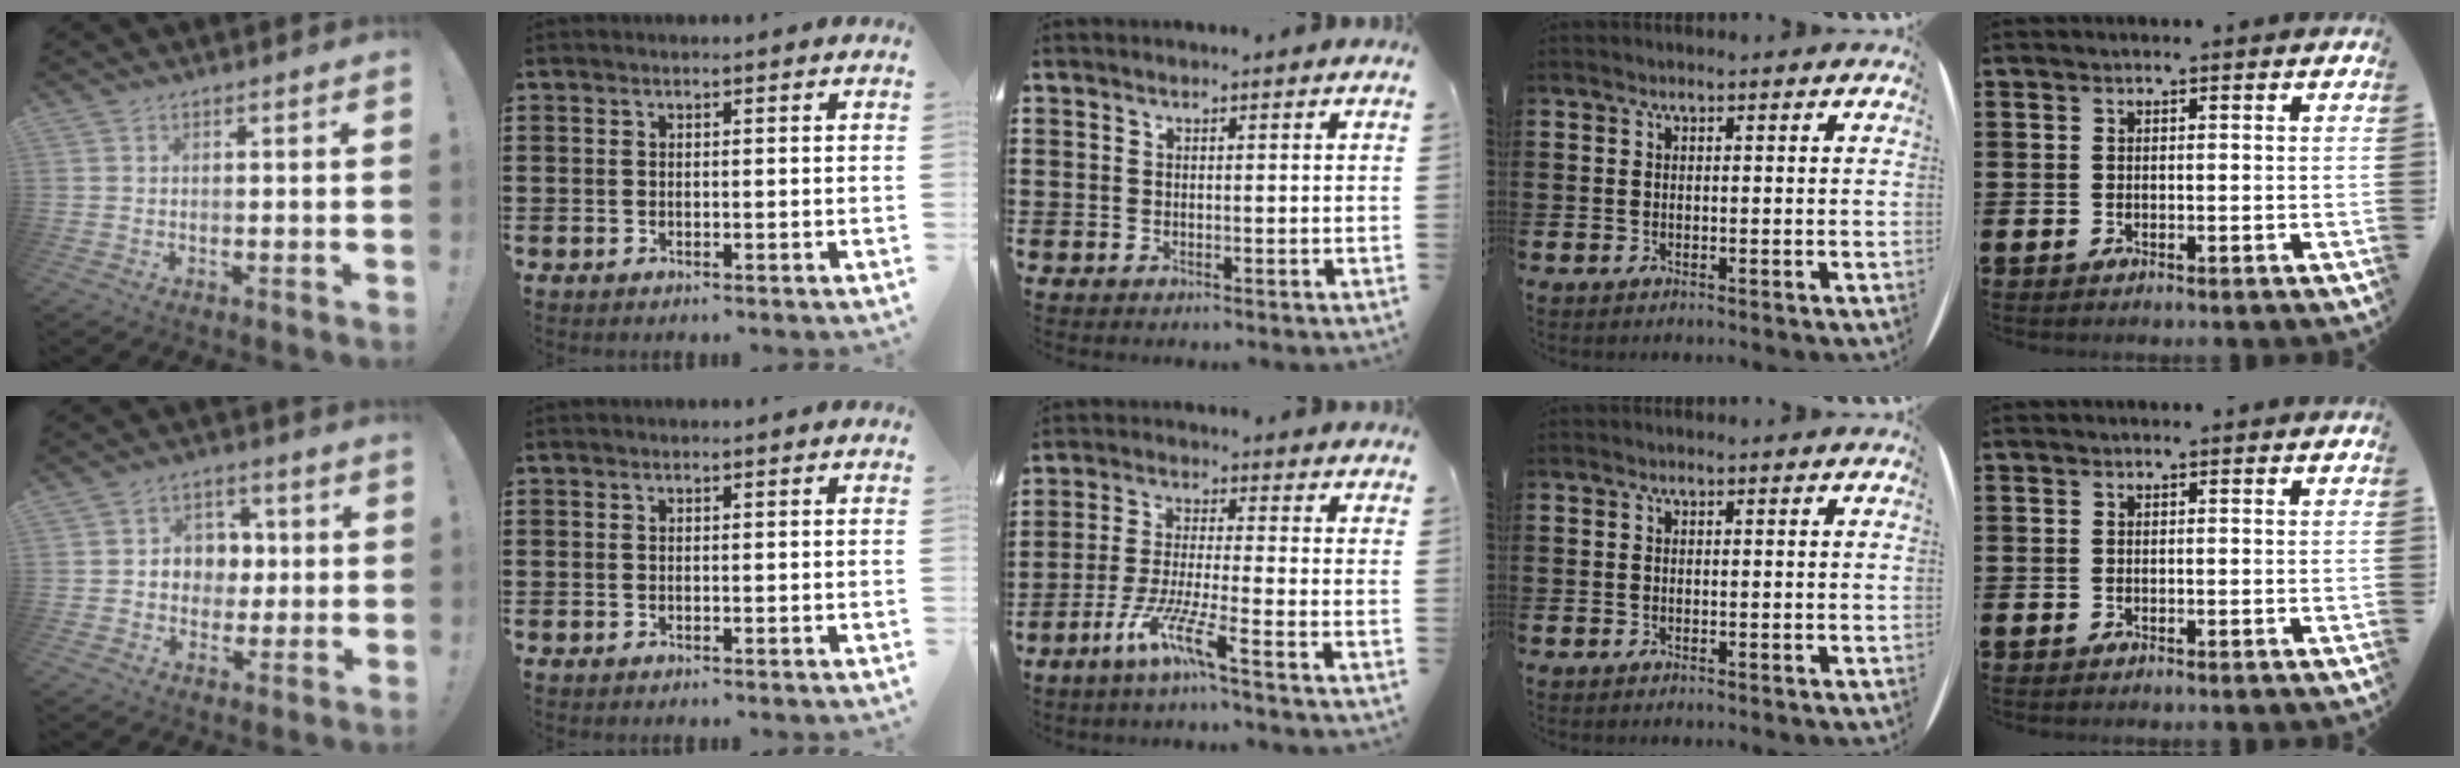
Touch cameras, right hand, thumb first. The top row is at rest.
{"thumb": {"total": 8.2, "force": [0.2, 7.7, 2.6], "torque": [-0.026, -0.002, 0.009]}, "middle": {"total": 7.6, "force": [-5.1, 0.4, 5.6], "torque": [-0.116, -0.007, -0.098]}}